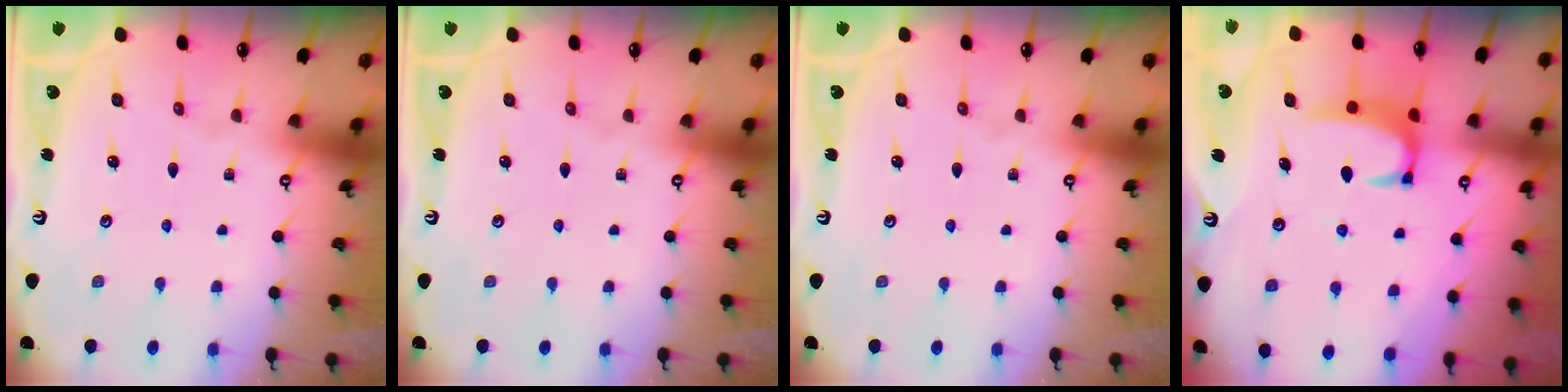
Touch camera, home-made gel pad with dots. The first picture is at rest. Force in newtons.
{"total": 0.0}
{"total": 0.0}
{"total": 3.0, "press": 3.0, "slide": 0.3}